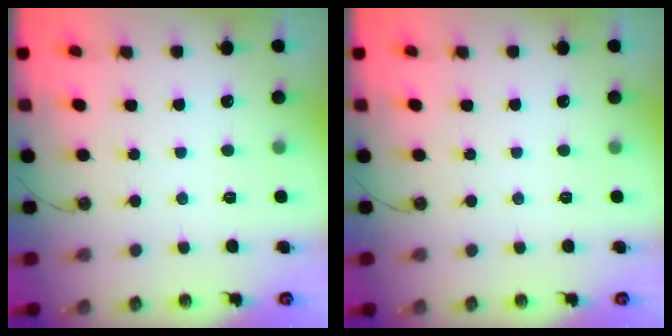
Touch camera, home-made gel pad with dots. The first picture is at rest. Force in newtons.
{"total": 0.0}